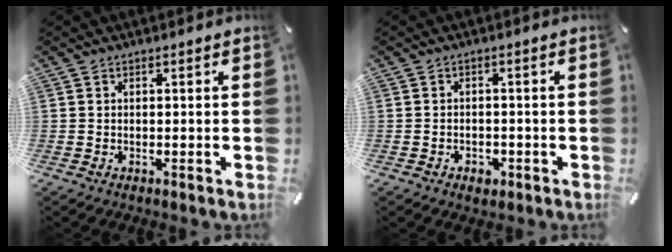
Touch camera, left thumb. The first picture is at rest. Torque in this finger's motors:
{"motor_torque": [0.06, 0.47, 0.12, 0.06, 0.03]}